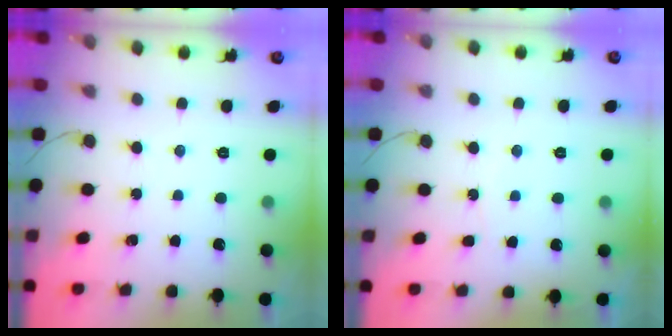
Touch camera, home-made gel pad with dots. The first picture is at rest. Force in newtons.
{"total": 3.9, "press": 3.7, "slide": 1.4}